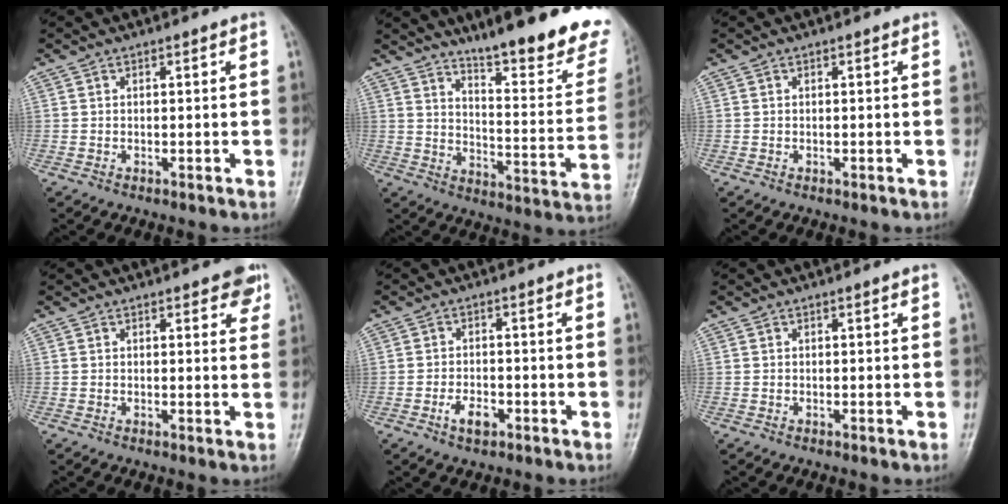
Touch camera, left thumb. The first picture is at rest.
{"total": 22.3, "force": [16.5, 4.3, 14.3], "torque": [-0.164, -0.103, 0.227]}
{"total": 0.0}
{"total": 3.8, "force": [2.4, 1.7, 2.4], "torque": [-0.005, -0.008, 0.024]}
{"total": 3.8, "force": [-1.8, 2.1, 2.5], "torque": [-0.040, 0.008, -0.032]}
{"total": 0.0}